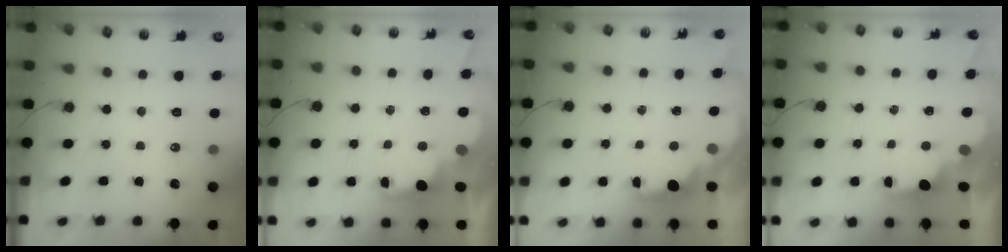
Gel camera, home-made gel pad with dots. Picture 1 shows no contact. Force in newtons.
{"total": 2.5, "press": 2.4, "slide": 0.8}
{"total": 2.4, "press": 2.2, "slide": 0.8}
{"total": 2.1, "press": 1.9, "slide": 0.8}